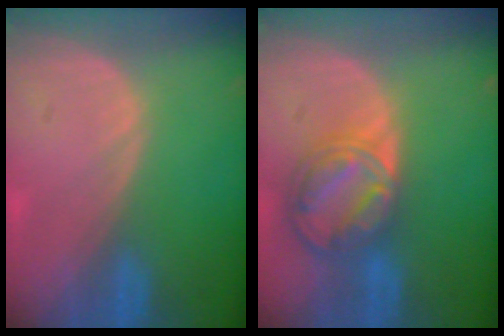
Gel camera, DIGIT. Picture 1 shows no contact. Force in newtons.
{"total": 8.7, "press": 7.4, "slide": 4.6}